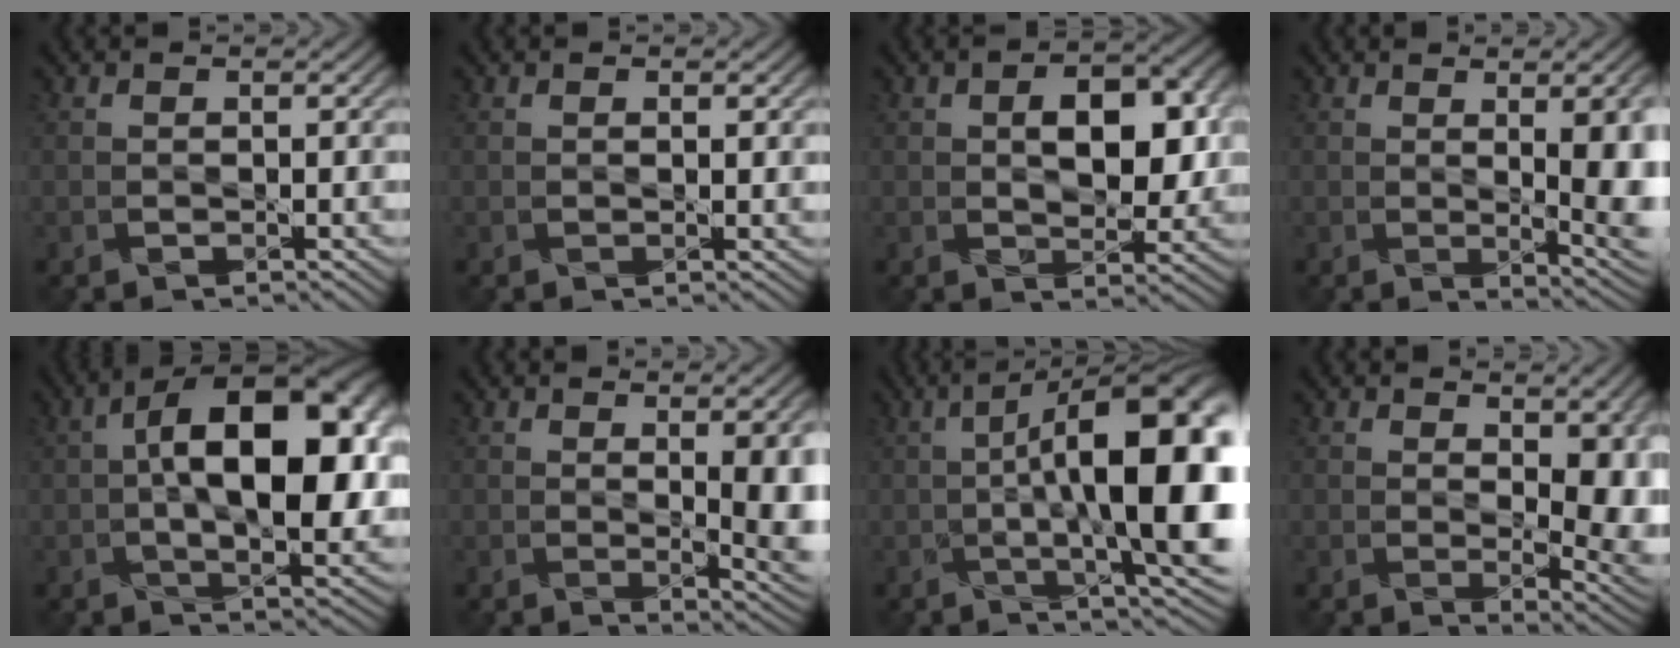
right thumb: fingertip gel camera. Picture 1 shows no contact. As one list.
[{"total": 0.5, "force": [0.4, -0.1, 0.4], "torque": [-0.006, 0.000, 0.007]}, {"total": 6.8, "force": [0.9, 3.9, 5.6], "torque": [-0.085, 0.000, 0.015]}, {"total": 9.9, "force": [0.3, 3.5, 9.2], "torque": [-0.103, 0.004, 0.013]}, {"total": 15.5, "force": [1.4, 7.7, 13.4], "torque": [-0.192, 0.013, 0.018]}, {"total": 8.7, "force": [0.4, 3.0, 8.2], "torque": [-0.101, -0.004, 0.018]}, {"total": 16.8, "force": [-0.2, 5.0, 16.0], "torque": [-0.217, 0.007, 0.000]}, {"total": 7.1, "force": [0.8, 3.4, 6.2], "torque": [-0.095, -0.016, 0.025]}]